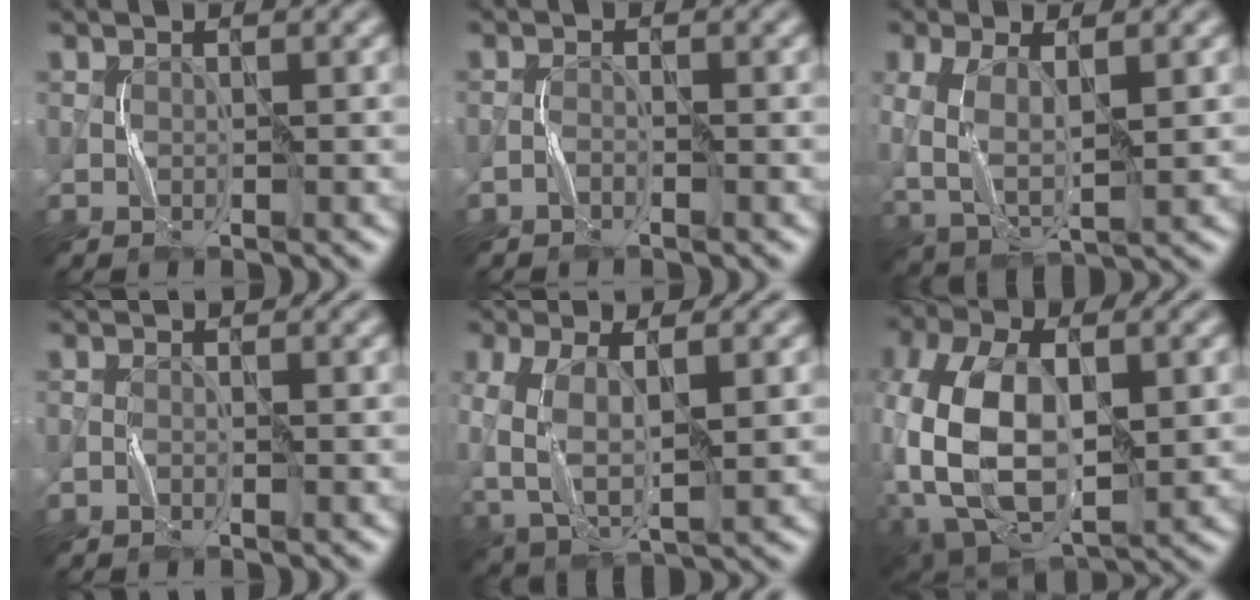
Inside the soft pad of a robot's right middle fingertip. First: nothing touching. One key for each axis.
{"total": 0.7, "fx": -0.6, "fy": 0.1, "fz": 0.3, "tx": -0.008, "ty": 0.003, "tz": -0.014}
{"total": 5.5, "fx": 0.3, "fy": 2.7, "fz": 4.7, "tx": -0.115, "ty": -0.001, "tz": 0.010}
{"total": 0.5, "fx": -0.4, "fy": 0.2, "fz": 0.4, "tx": -0.009, "ty": 0.002, "tz": -0.008}
{"total": 6.3, "fx": 0.0, "fy": 3.3, "fz": 5.4, "tx": -0.128, "ty": 0.000, "tz": 0.002}
{"total": 13.2, "fx": -1.2, "fy": 7.5, "fz": 10.8, "tx": -0.244, "ty": 0.002, "tz": -0.022}